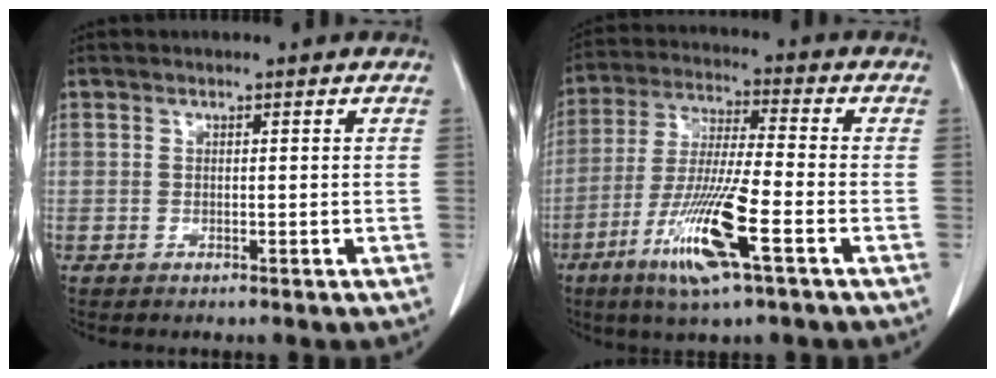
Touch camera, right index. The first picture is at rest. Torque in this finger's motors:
{"motor_torque": [0.60, -0.19, 0.42, 0.14]}